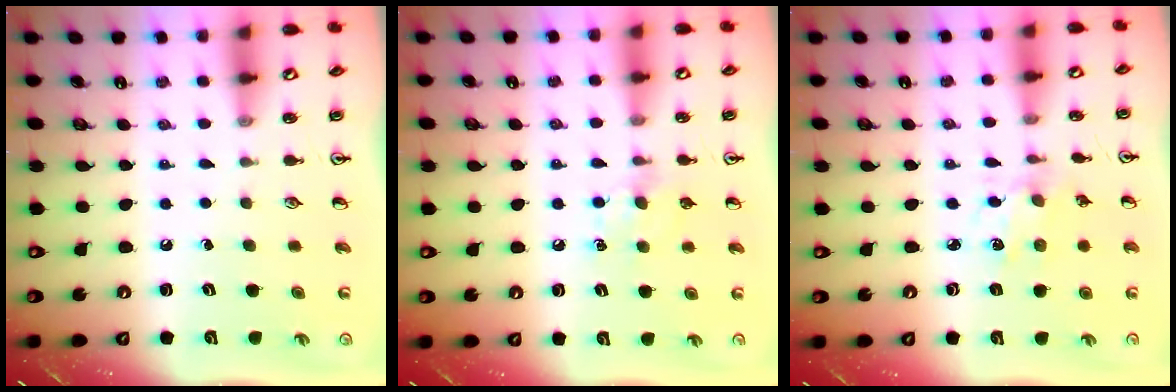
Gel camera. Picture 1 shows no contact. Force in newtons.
{"total": 7.0, "press": 7.0, "slide": 0.7}
{"total": 1.9, "press": 1.8, "slide": 0.5}